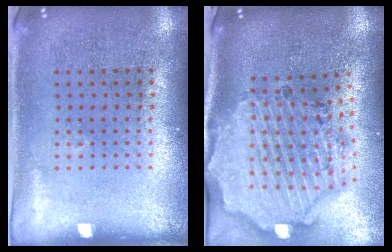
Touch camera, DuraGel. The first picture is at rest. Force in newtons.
{"total": 2.9, "press": 2.6, "slide": 1.2}